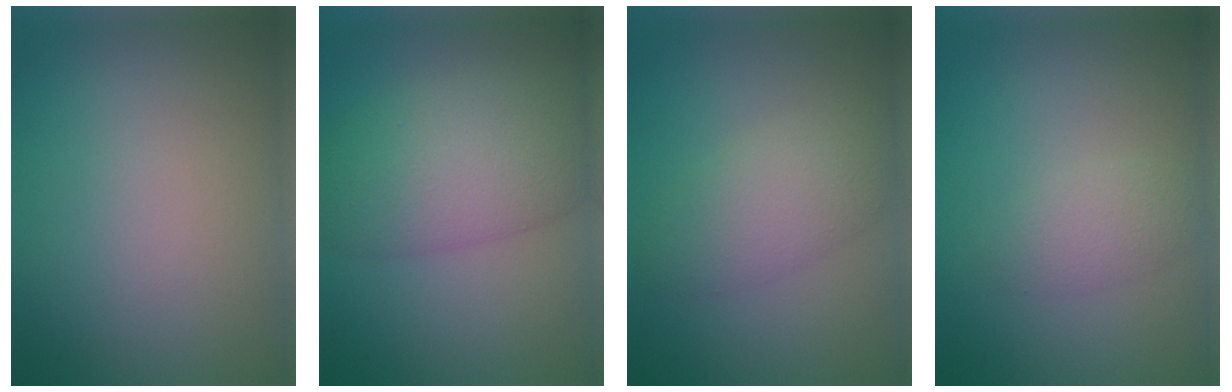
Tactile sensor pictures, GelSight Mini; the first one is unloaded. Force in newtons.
{"total": 7.5, "press": 7.5, "slide": 0.2}
{"total": 3.9, "press": 3.9, "slide": 0.2}
{"total": 1.9, "press": 1.9, "slide": 0.1}